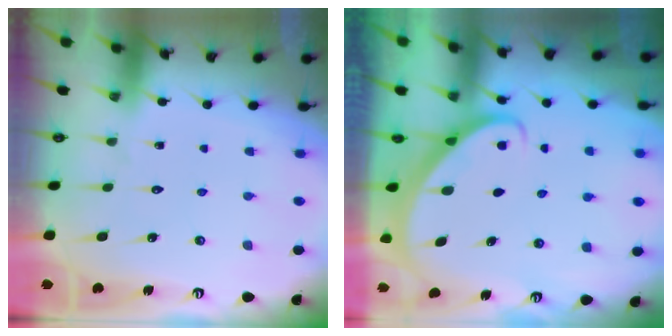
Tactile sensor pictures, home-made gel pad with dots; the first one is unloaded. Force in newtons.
{"total": 2.6, "press": 2.6, "slide": 0.2}